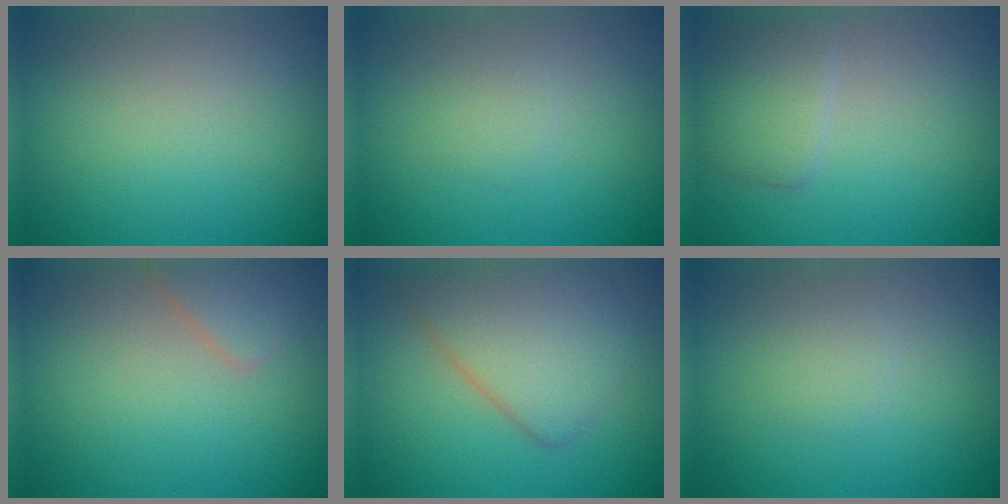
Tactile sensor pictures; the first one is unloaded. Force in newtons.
{"total": 1.0, "press": 1.0, "slide": 0.0}
{"total": 2.7, "press": 2.7, "slide": 0.1}
{"total": 1.9, "press": 1.9, "slide": 0.2}
{"total": 5.2, "press": 5.2, "slide": 0.5}
{"total": 1.0, "press": 1.0, "slide": 0.0}